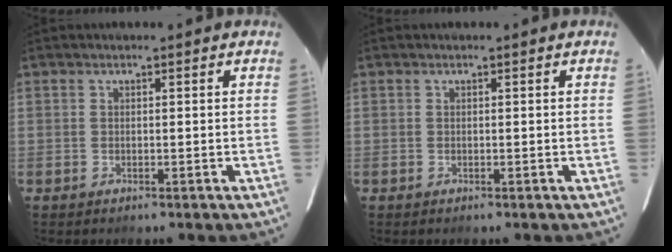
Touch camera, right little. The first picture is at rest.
{"total": 0.0}